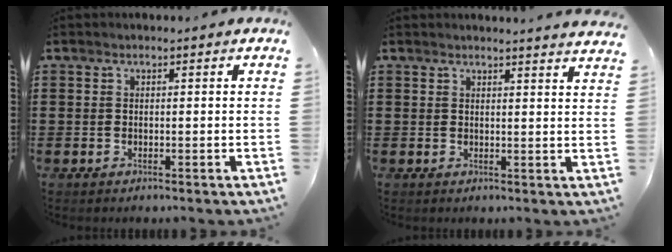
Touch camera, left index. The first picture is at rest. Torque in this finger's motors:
{"motor_torque": [0.02, -0.02, 0.12, 0.03]}